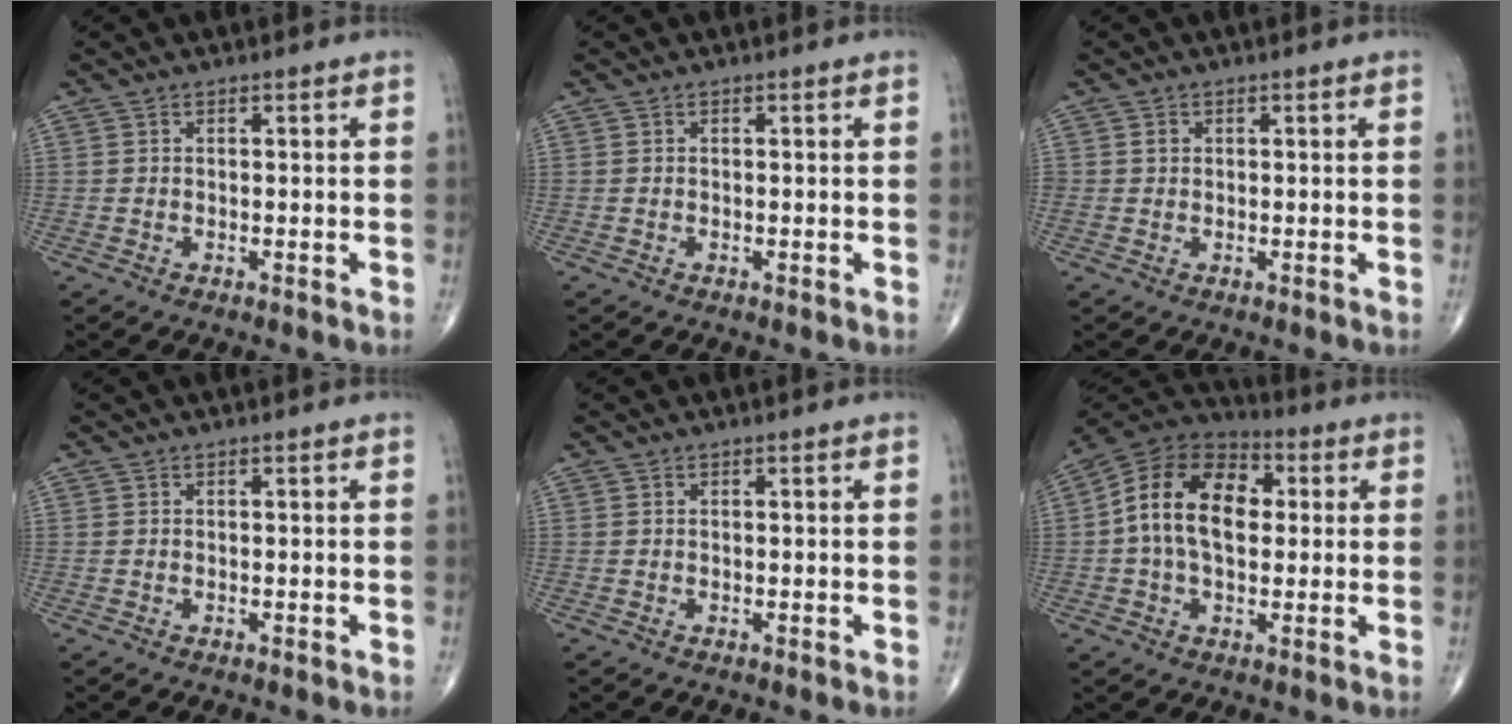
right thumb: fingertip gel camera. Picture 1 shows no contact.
{"total": 0.0}
{"total": 1.3, "force": [0.2, 1.2, 0.5], "torque": [-0.005, 0.001, 0.005]}
{"total": 0.0}
{"total": 0.0}
{"total": 15.5, "force": [1.3, 10.0, 11.8], "torque": [-0.192, 0.027, 0.011]}